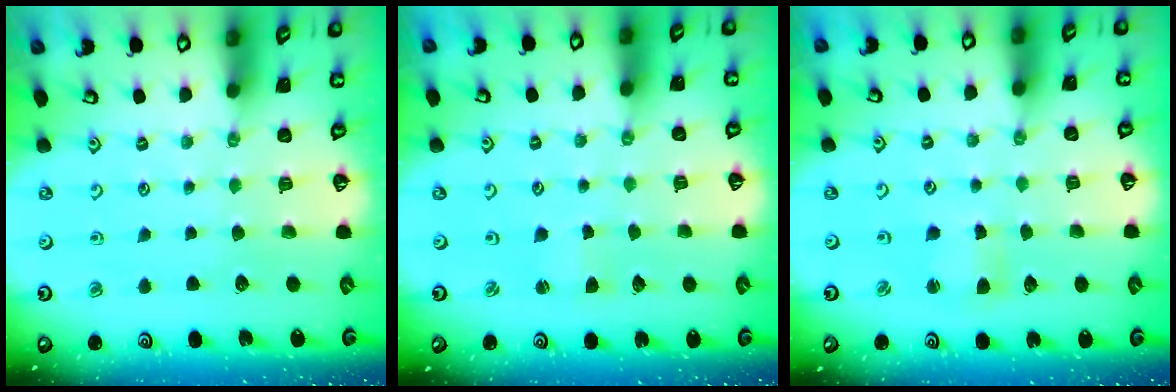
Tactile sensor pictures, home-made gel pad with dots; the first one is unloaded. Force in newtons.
{"total": 1.6, "press": 1.6, "slide": 0.2}
{"total": 2.8, "press": 2.8, "slide": 0.3}